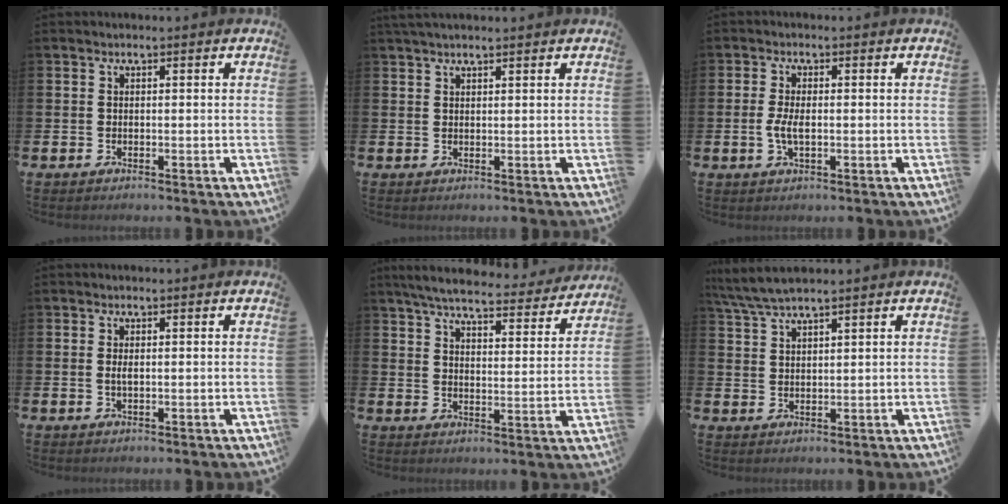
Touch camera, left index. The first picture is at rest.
{"total": 1.7, "force": [1.6, 0.2, 0.6], "torque": [-0.015, 0.002, 0.029]}
{"total": 3.0, "force": [-0.3, 1.3, 2.7], "torque": [-0.057, 0.001, -0.009]}
{"total": 0.9, "force": [0.1, 0.3, 0.8], "torque": [-0.016, 0.001, 0.001]}
{"total": 6.5, "force": [6.1, 0.9, 2.2], "torque": [-0.064, -0.036, 0.103]}
{"total": 4.5, "force": [4.1, 0.3, 1.9], "torque": [-0.054, -0.007, 0.076]}